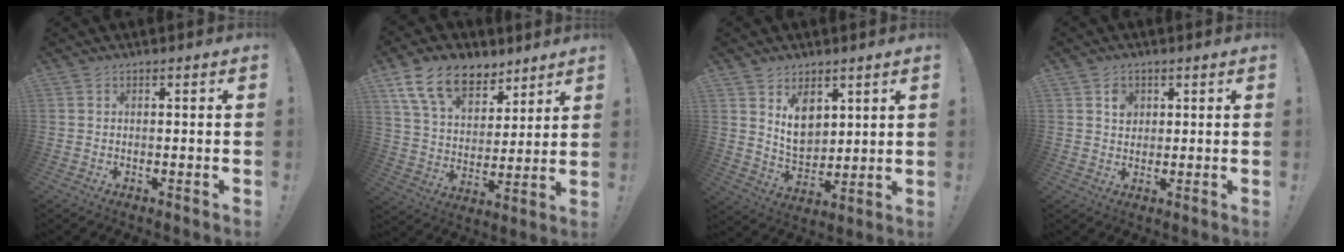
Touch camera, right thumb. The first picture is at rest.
{"total": 16.1, "force": [10.3, 9.7, 7.6], "torque": [-0.131, -0.060, 0.193]}
{"total": 9.8, "force": [4.8, 7.1, 4.8], "torque": [-0.060, -0.034, 0.093]}
{"total": 3.6, "force": [1.3, 3.0, 1.4], "torque": [-0.007, -0.005, 0.019]}